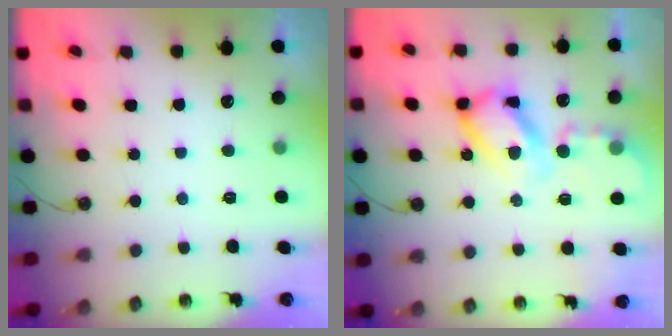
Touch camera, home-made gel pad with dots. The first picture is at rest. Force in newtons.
{"total": 14.9, "press": 14.9, "slide": 1.4}